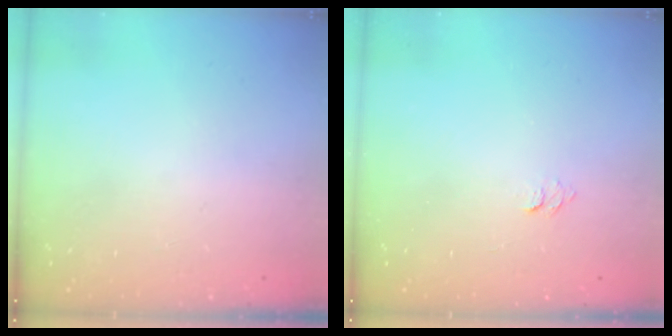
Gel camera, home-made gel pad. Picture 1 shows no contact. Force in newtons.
{"total": 3.5, "press": 3.5, "slide": 0.3}